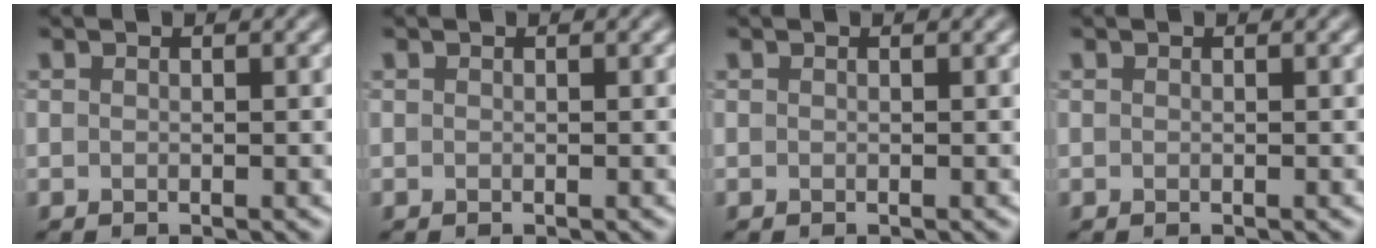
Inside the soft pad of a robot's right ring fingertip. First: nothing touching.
{"total": 0.0}
{"total": 0.0}
{"total": 0.0}